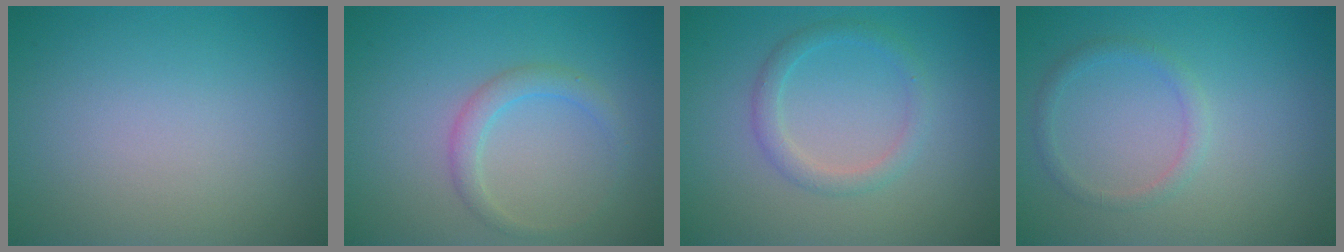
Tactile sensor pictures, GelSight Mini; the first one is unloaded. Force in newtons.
{"total": 2.0, "press": 2.0, "slide": 0.2}
{"total": 2.0, "press": 2.0, "slide": 0.1}
{"total": 1.4, "press": 1.3, "slide": 0.2}